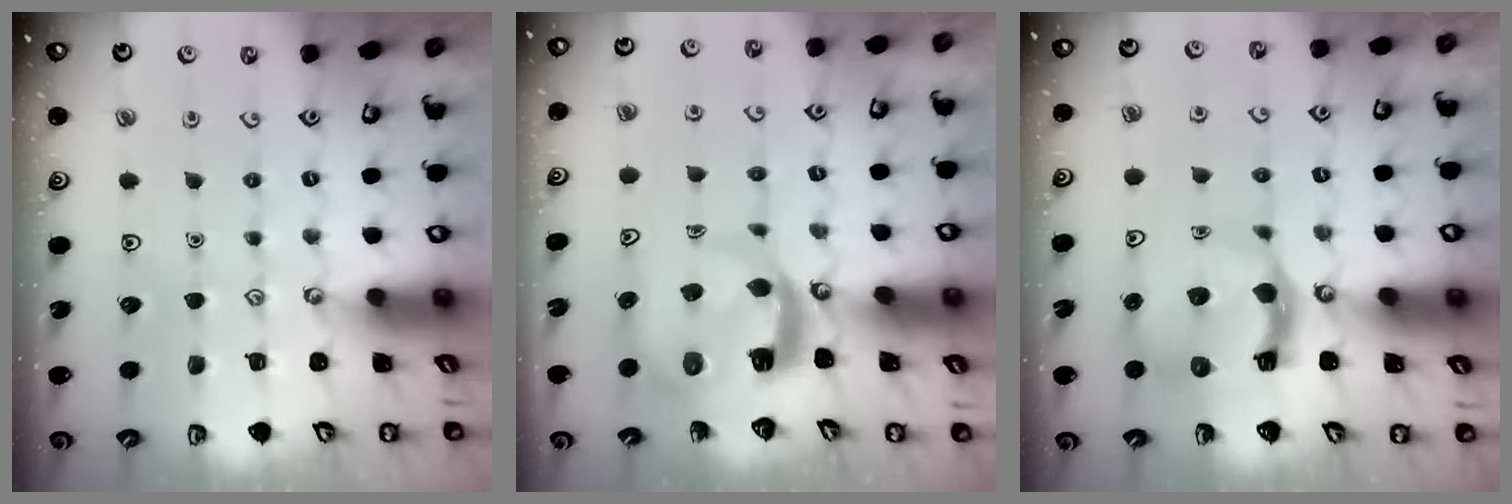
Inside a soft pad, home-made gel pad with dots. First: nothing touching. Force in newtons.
{"total": 5.8, "press": 5.7, "slide": 0.7}
{"total": 8.7, "press": 8.6, "slide": 1.2}